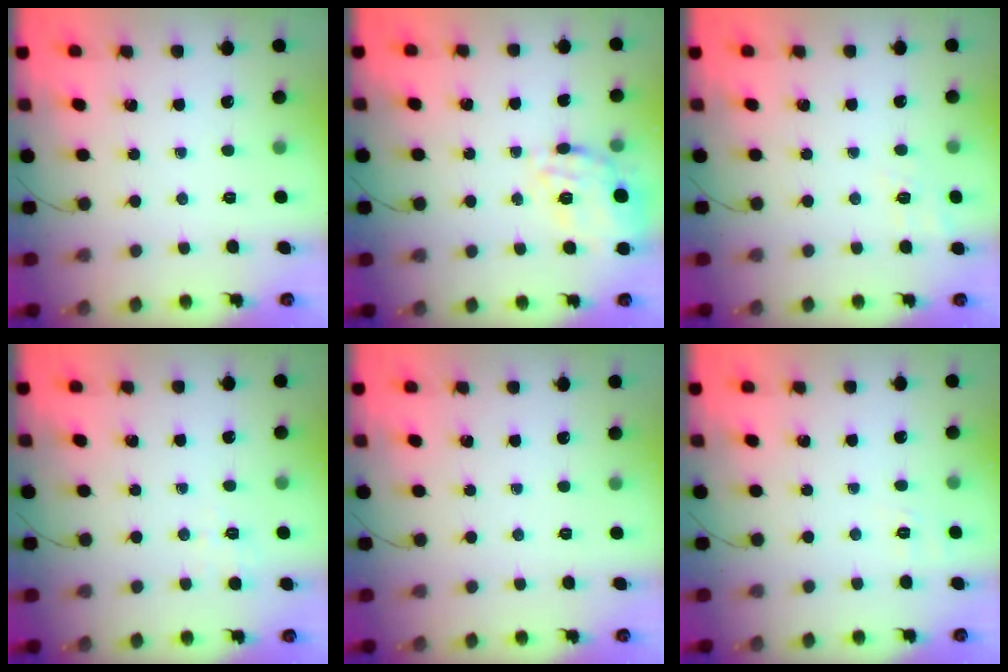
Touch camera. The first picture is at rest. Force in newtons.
{"total": 12.0, "press": 12.0, "slide": 0.4}
{"total": 9.1, "press": 8.9, "slide": 1.9}
{"total": 2.7, "press": 2.0, "slide": 1.8}
{"total": 0.0}
{"total": 1.9, "press": 0.5, "slide": 1.8}